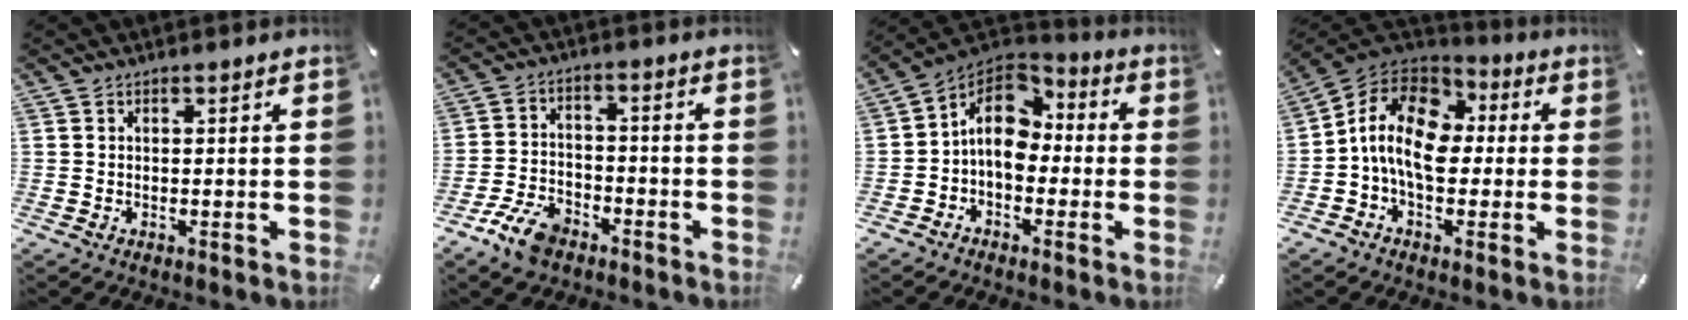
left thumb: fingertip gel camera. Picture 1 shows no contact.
{"total": 8.9, "force": [-5.7, 5.0, 4.7], "torque": [-0.096, 0.029, -0.105]}
{"total": 11.3, "force": [-0.3, 8.4, 7.6], "torque": [-0.141, 0.009, -0.007]}
{"total": 13.0, "force": [-1.3, 9.2, 9.1], "torque": [-0.187, 0.016, -0.029]}